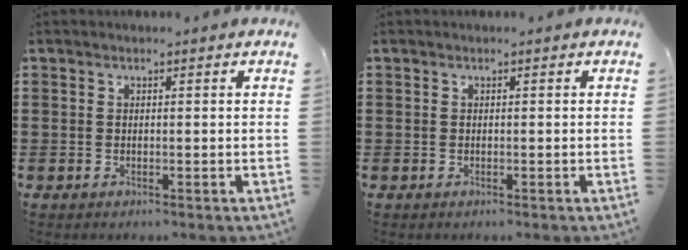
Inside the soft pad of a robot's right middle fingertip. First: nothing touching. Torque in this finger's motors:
{"motor_torque": [0.00, 0.00, 0.00, 0.00]}